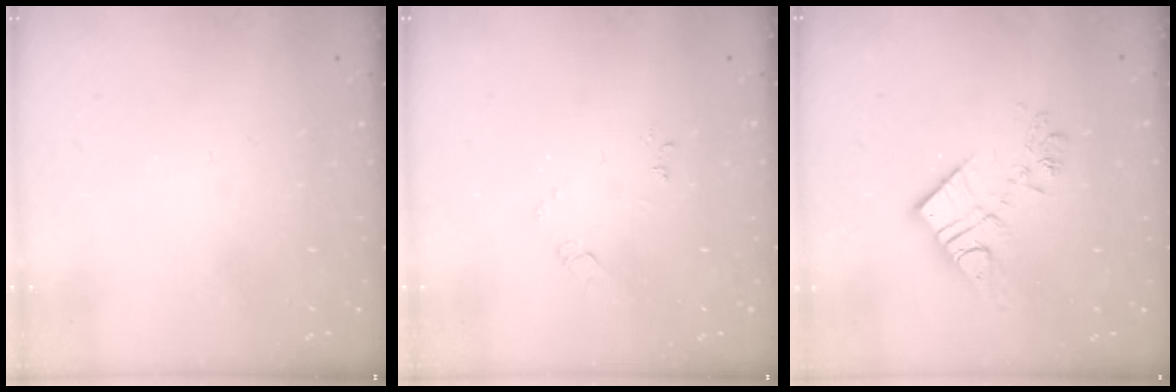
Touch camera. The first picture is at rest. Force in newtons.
{"total": 5.8, "press": 5.8, "slide": 0.6}
{"total": 12.0, "press": 12.0, "slide": 0.8}